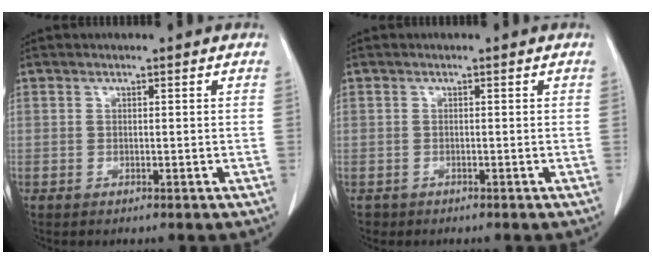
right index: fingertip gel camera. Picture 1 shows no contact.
{"total": 0.9, "force": [-0.6, 0.7, -0.1], "torque": [-0.010, 0.002, -0.010]}